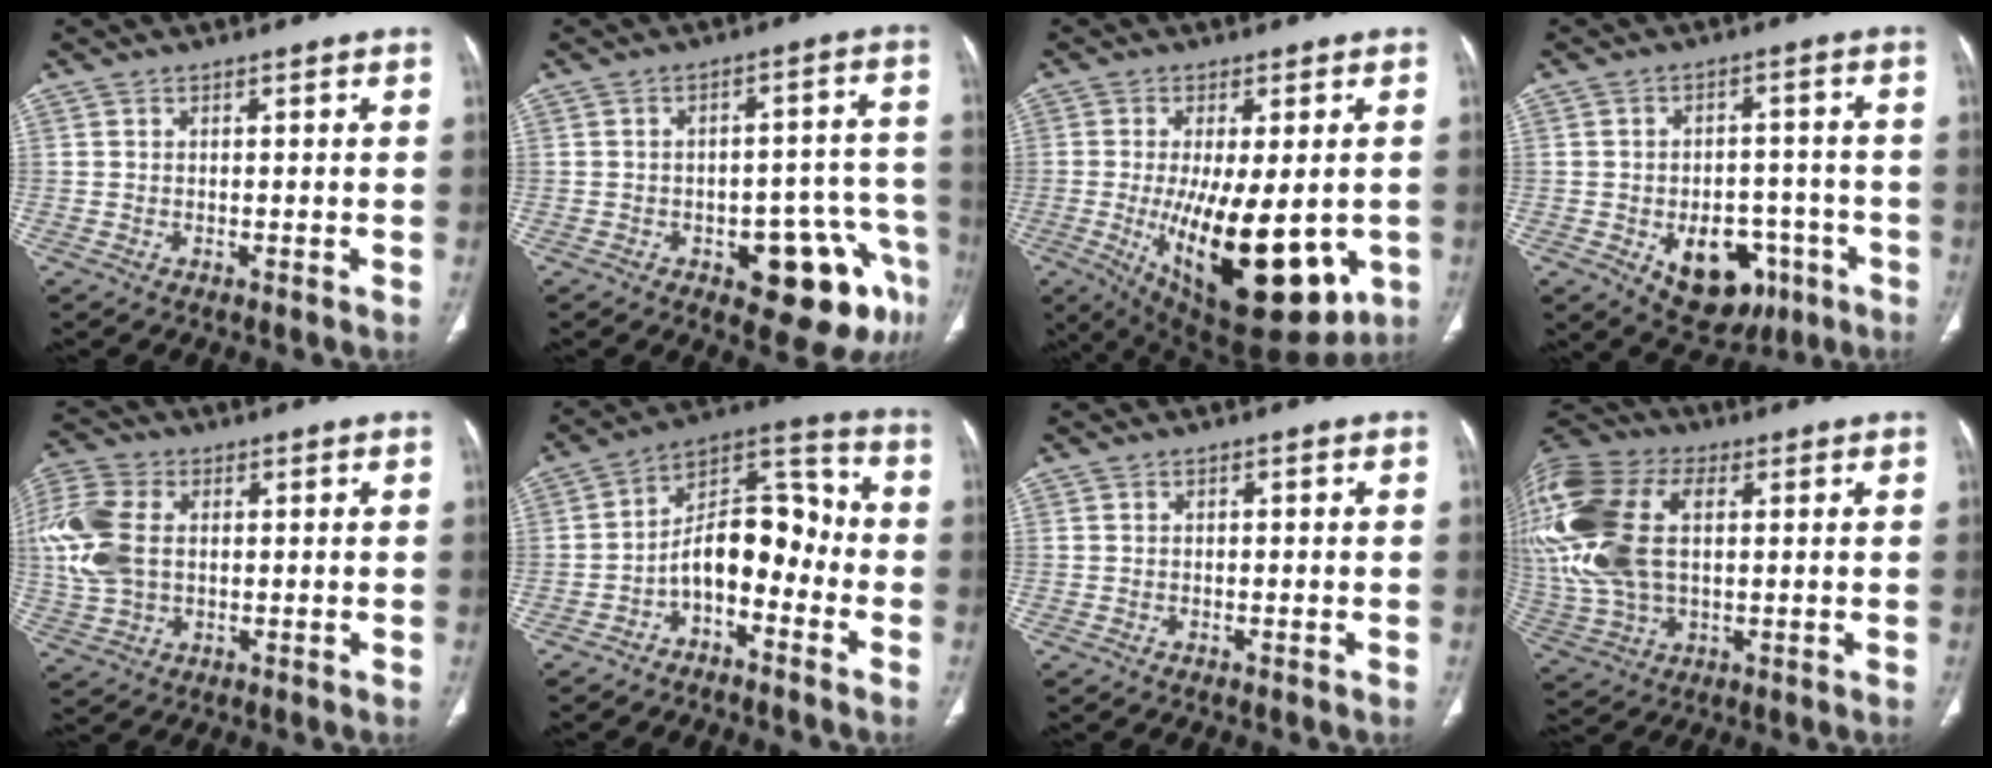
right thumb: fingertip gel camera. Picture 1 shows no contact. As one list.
[{"total": 14.4, "force": [-6.8, 6.0, 11.2], "torque": [-0.089, 0.049, -0.073]}, {"total": 20.8, "force": [-4.5, 8.3, 18.6], "torque": [-0.277, -0.030, -0.039]}, {"total": 13.7, "force": [-5.5, 9.0, 8.8], "torque": [-0.085, 0.030, -0.062]}, {"total": 14.3, "force": [1.6, 9.8, 10.3], "torque": [-0.253, 0.011, 0.032]}, {"total": 12.3, "force": [-3.9, 7.0, 9.3], "torque": [-0.122, 0.078, -0.075]}, {"total": 0.0}, {"total": 26.3, "force": [5.1, 15.9, 20.3], "torque": [-0.506, 0.025, 0.099]}]